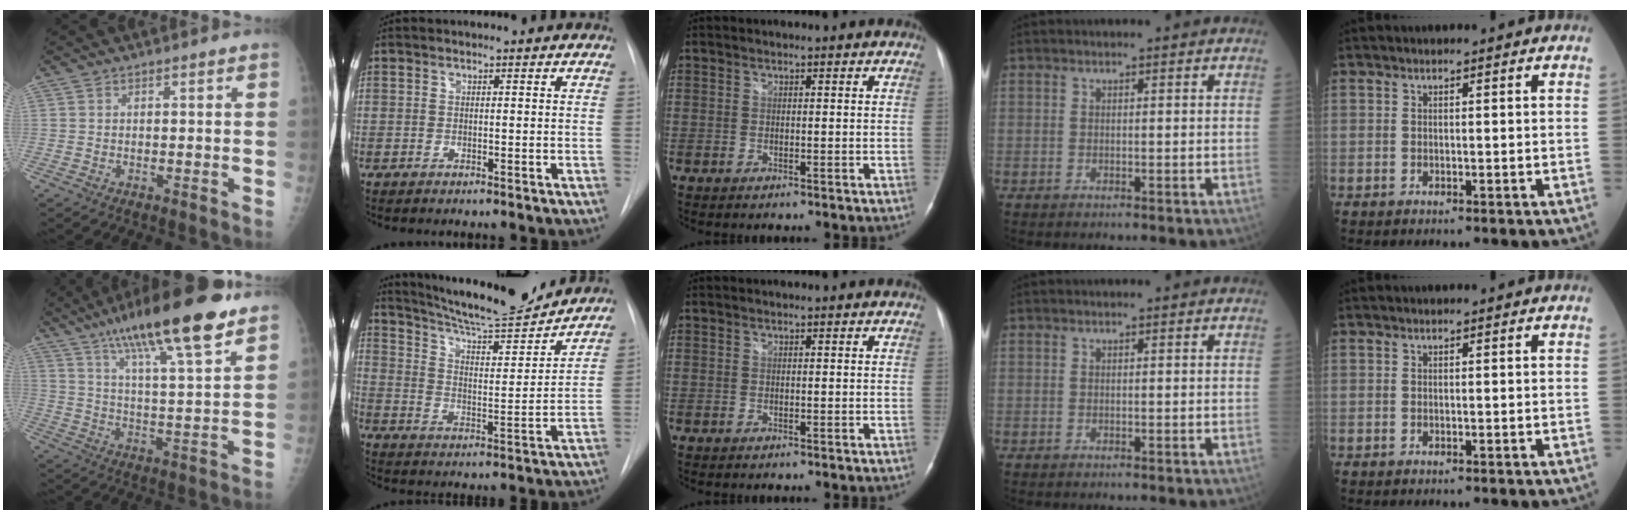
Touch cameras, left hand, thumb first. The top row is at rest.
{"thumb": {"total": 21.3, "force": [13.7, 4.3, 15.8], "torque": [-0.249, -0.039, 0.224]}, "index": {"total": 17.5, "force": [16.2, 1.5, 6.3], "torque": [-0.109, -0.014, 0.244]}}